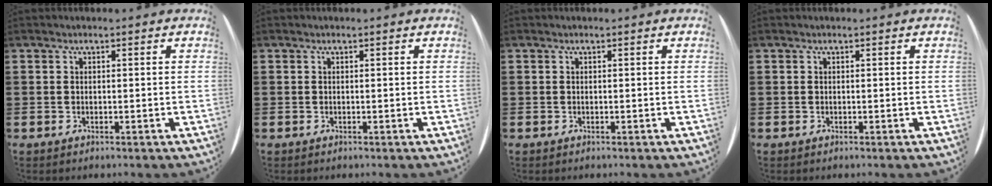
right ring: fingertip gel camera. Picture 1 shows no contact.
{"total": 0.0}
{"total": 0.0}
{"total": 0.0}